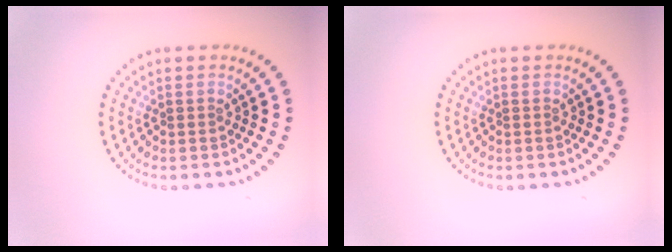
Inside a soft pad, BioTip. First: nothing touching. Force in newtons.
{"total": 0.0}